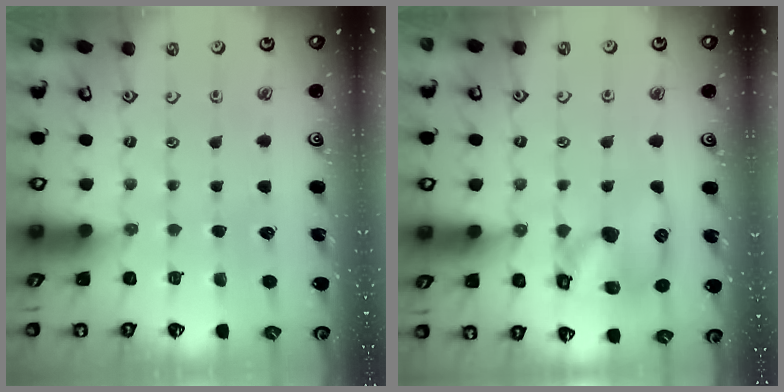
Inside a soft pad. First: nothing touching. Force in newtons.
{"total": 12.7, "press": 12.5, "slide": 2.1}